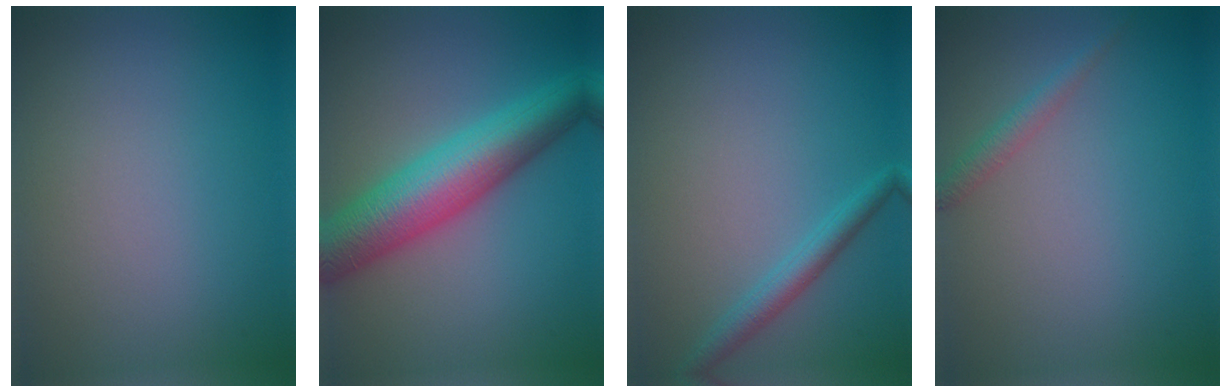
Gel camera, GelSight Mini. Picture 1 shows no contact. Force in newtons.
{"total": 8.5, "press": 8.5, "slide": 0.1}
{"total": 2.4, "press": 2.4, "slide": 0.1}
{"total": 1.5, "press": 1.5, "slide": 0.1}